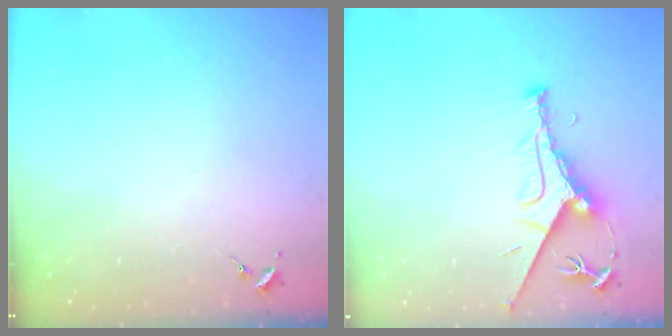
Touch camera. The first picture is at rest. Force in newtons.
{"total": 8.4, "press": 8.3, "slide": 1.0}